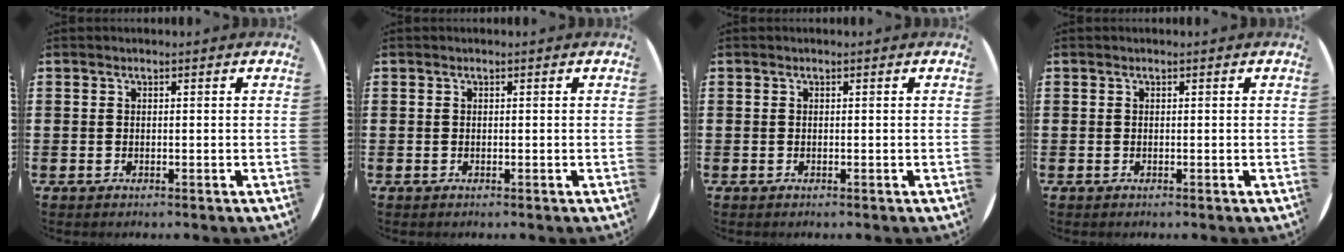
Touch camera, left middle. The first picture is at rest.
{"total": 0.0}
{"total": 0.0}
{"total": 0.0}